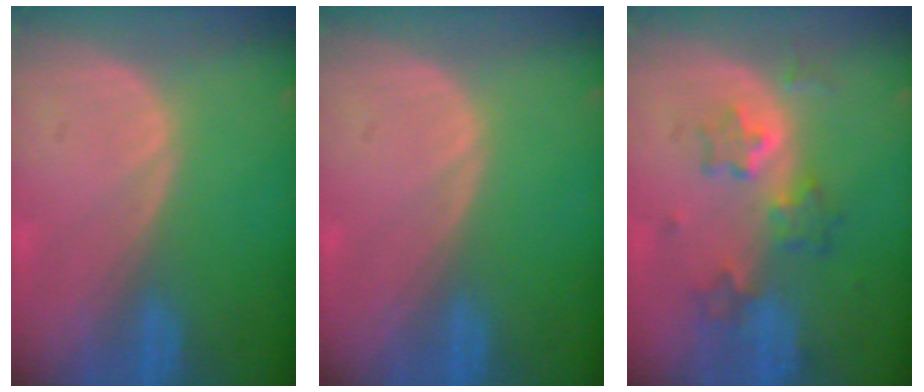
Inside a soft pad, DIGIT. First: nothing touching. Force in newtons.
{"total": 0.0}
{"total": 6.3, "press": 5.8, "slide": 2.5}